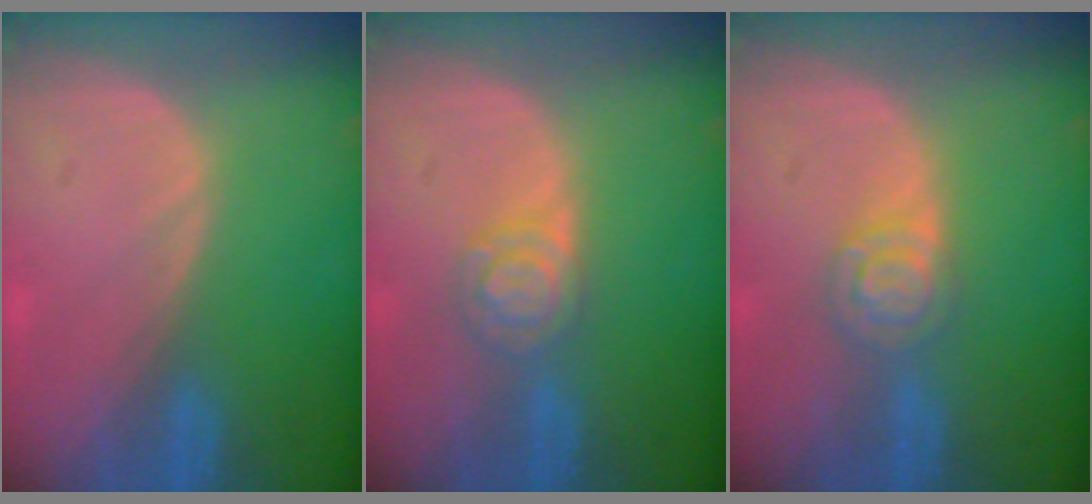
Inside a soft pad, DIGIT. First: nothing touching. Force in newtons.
{"total": 4.3, "press": 4.2, "slide": 0.4}
{"total": 4.6, "press": 4.2, "slide": 1.9}